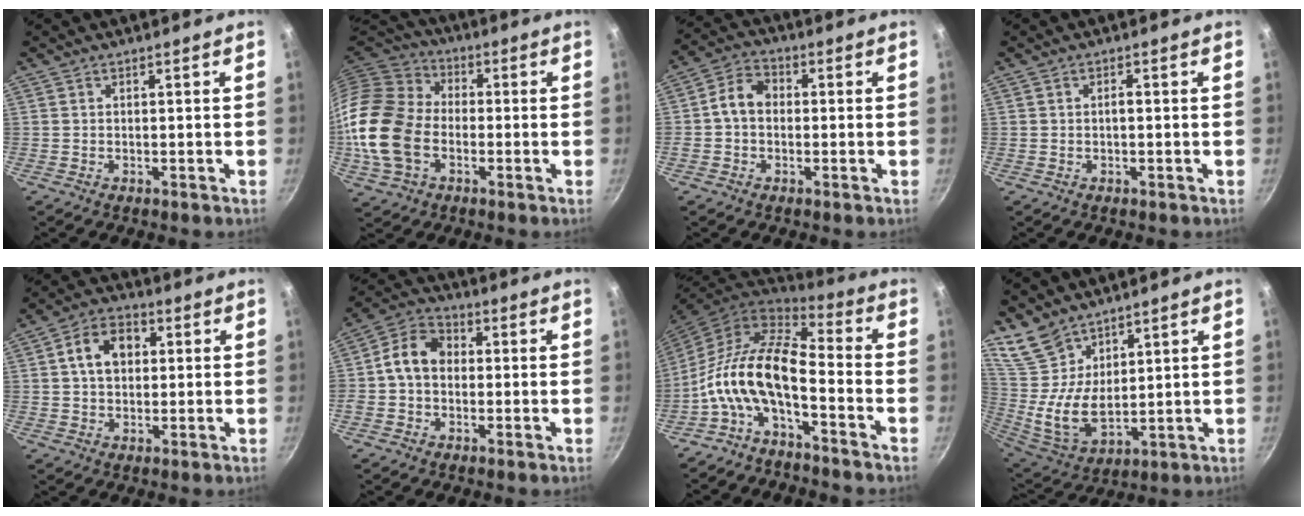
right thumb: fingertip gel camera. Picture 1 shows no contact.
{"total": 19.0, "force": [-3.3, 13.6, 12.8], "torque": [-0.246, 0.028, -0.074]}
{"total": 6.3, "force": [-0.2, 5.0, 3.8], "torque": [-0.047, 0.021, -0.019]}
{"total": 1.0, "force": [-0.2, 0.4, 0.9], "torque": [-0.020, 0.007, -0.004]}
{"total": 8.6, "force": [1.8, 6.3, 5.6], "torque": [-0.068, 0.014, 0.019]}
{"total": 8.4, "force": [0.0, 6.7, 5.1], "torque": [-0.065, 0.024, -0.022]}
{"total": 14.1, "force": [-4.5, 6.2, 11.8], "torque": [-0.234, 0.052, -0.102]}
{"total": 11.7, "force": [8.2, 6.1, 5.6], "torque": [-0.090, -0.053, 0.179]}